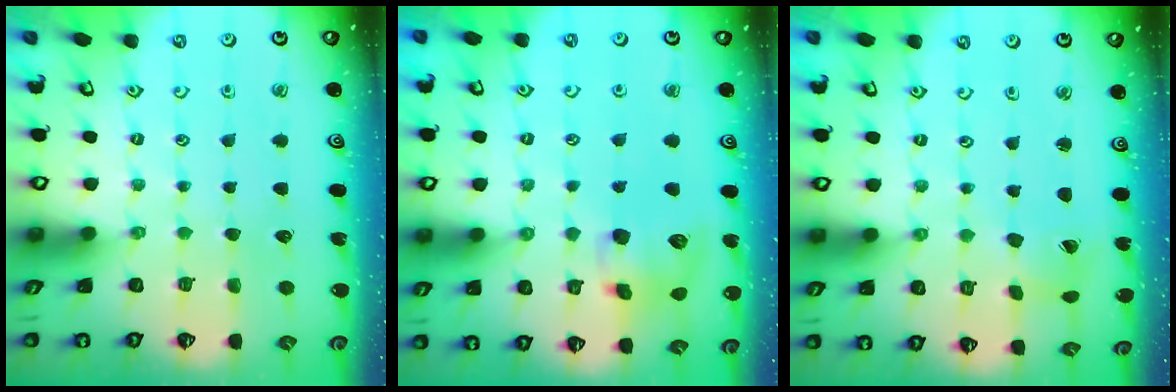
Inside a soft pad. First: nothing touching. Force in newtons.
{"total": 11.6, "press": 11.4, "slide": 2.0}
{"total": 2.0, "press": 2.0, "slide": 0.4}